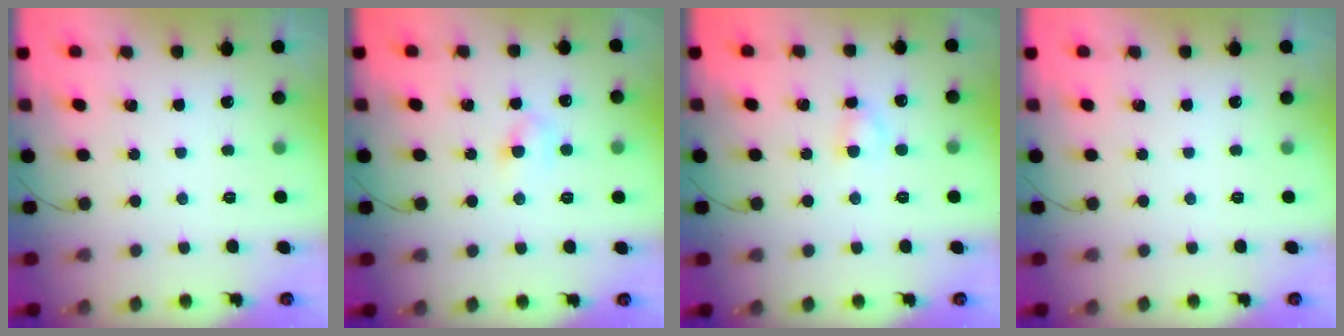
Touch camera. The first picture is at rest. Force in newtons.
{"total": 4.5, "press": 4.3, "slide": 1.3}
{"total": 3.0, "press": 2.7, "slide": 1.3}
{"total": 0.0}